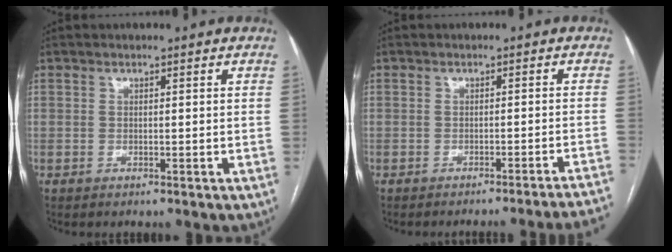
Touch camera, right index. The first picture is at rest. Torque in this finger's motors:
{"motor_torque": [0.37, -0.57, 0.17, 0.07]}